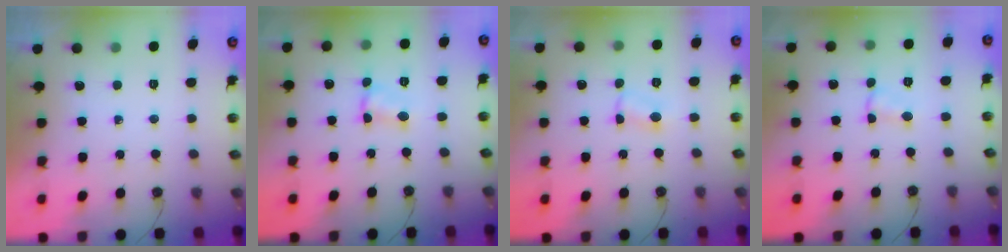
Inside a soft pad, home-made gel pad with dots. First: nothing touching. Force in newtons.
{"total": 2.5, "press": 2.5, "slide": 0.2}
{"total": 2.9, "press": 2.9, "slide": 0.6}
{"total": 1.0, "press": 0.9, "slide": 0.5}